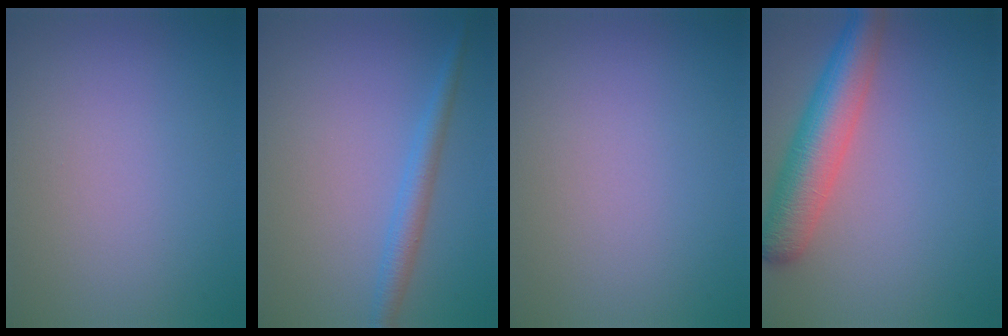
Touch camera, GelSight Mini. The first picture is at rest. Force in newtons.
{"total": 2.3, "press": 2.3, "slide": 0.1}
{"total": 0.0}
{"total": 6.1, "press": 6.1, "slide": 0.3}